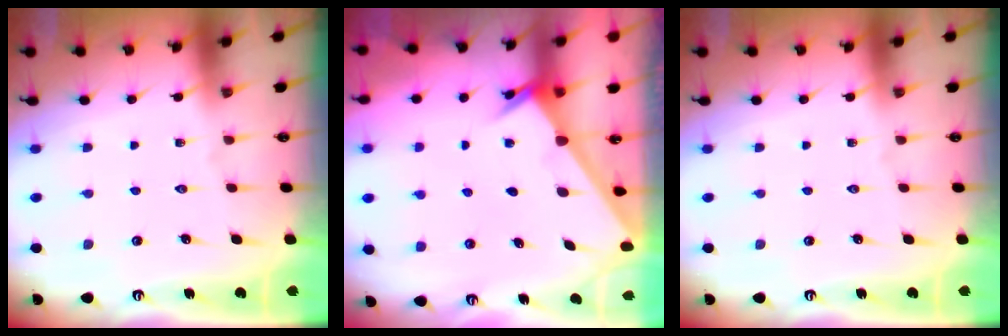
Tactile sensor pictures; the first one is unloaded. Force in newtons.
{"total": 2.4, "press": 2.4, "slide": 0.2}
{"total": 0.0}